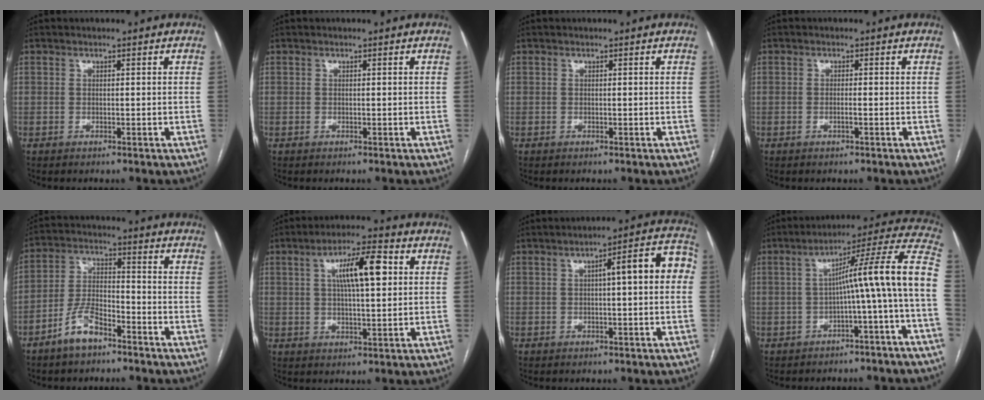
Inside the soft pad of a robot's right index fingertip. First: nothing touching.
{"total": 0.0}
{"total": 0.0}
{"total": 0.9, "force": [-0.3, 0.0, 0.9], "torque": [-0.018, 0.000, -0.005]}
{"total": 7.4, "force": [-5.1, 2.8, 4.6], "torque": [-0.102, 0.009, -0.099]}
{"total": 9.3, "force": [2.5, 1.9, 8.8], "torque": [-0.154, 0.017, 0.042]}
{"total": 9.0, "force": [1.0, 1.5, 8.8], "torque": [-0.113, 0.035, 0.008]}
{"total": 13.3, "force": [-2.1, -1.6, 13.1], "torque": [-0.168, 0.038, -0.040]}